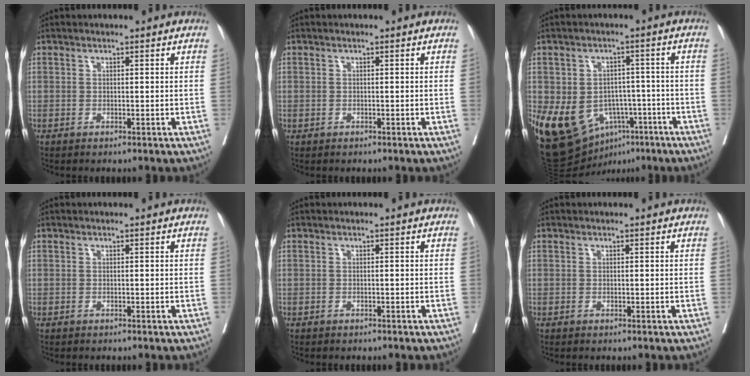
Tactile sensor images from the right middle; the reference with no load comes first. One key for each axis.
{"total": 0.0}
{"total": 14.6, "fx": -5.9, "fy": 10.9, "fz": 7.7, "tx": -0.139, "ty": 0.015, "tz": -0.075}
{"total": 0.0}
{"total": 0.7, "fx": -0.6, "fy": 0.3, "fz": 0.2, "tx": -0.007, "ty": 0.001, "tz": -0.010}
{"total": 0.0}